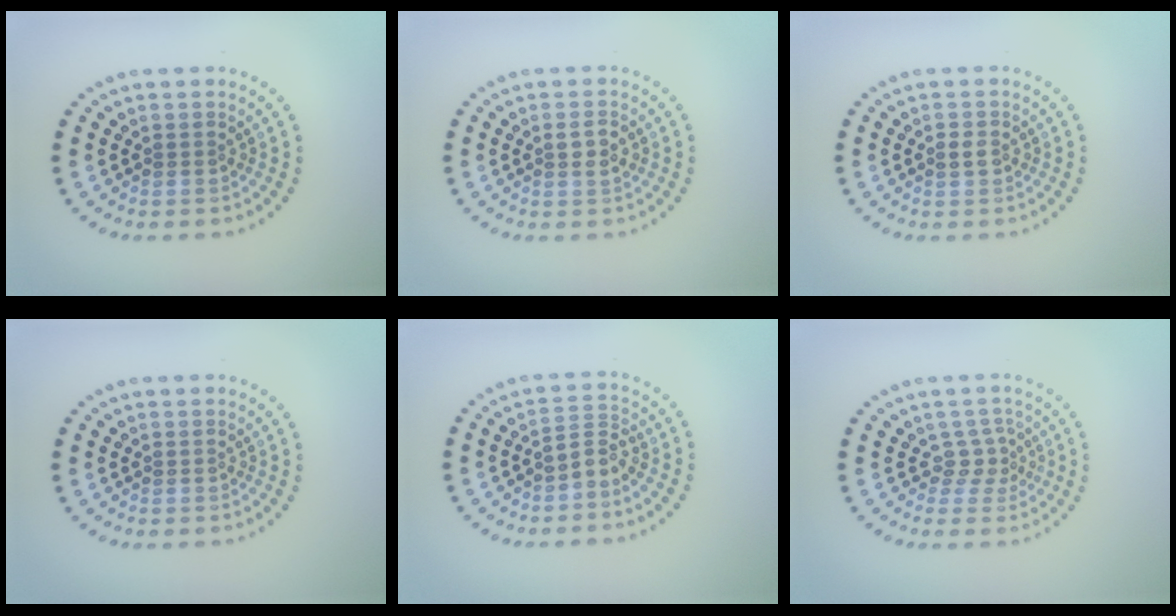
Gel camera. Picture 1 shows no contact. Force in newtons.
{"total": 1.5, "press": 1.5, "slide": 0.3}
{"total": 1.0, "press": 1.0, "slide": 0.2}
{"total": 0.0}
{"total": 2.2, "press": 1.4, "slide": 1.6}
{"total": 1.8, "press": 1.2, "slide": 1.3}